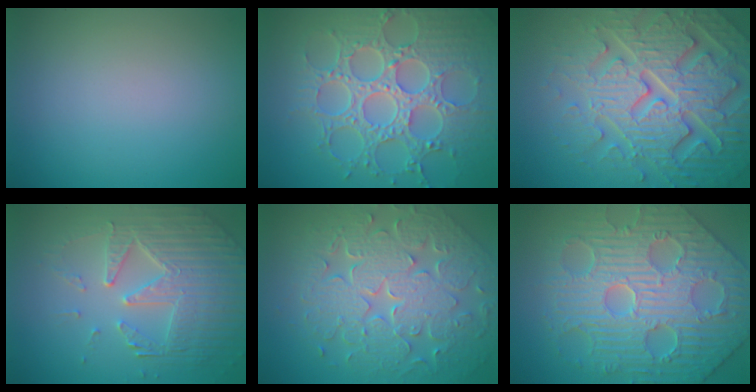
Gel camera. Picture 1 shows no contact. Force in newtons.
{"total": 8.7, "press": 6.5, "slide": 5.8}
{"total": 7.9, "press": 7.7, "slide": 2.0}
{"total": 6.4, "press": 5.0, "slide": 4.0}
{"total": 9.6, "press": 6.9, "slide": 6.6}
{"total": 9.3, "press": 7.4, "slide": 5.6}